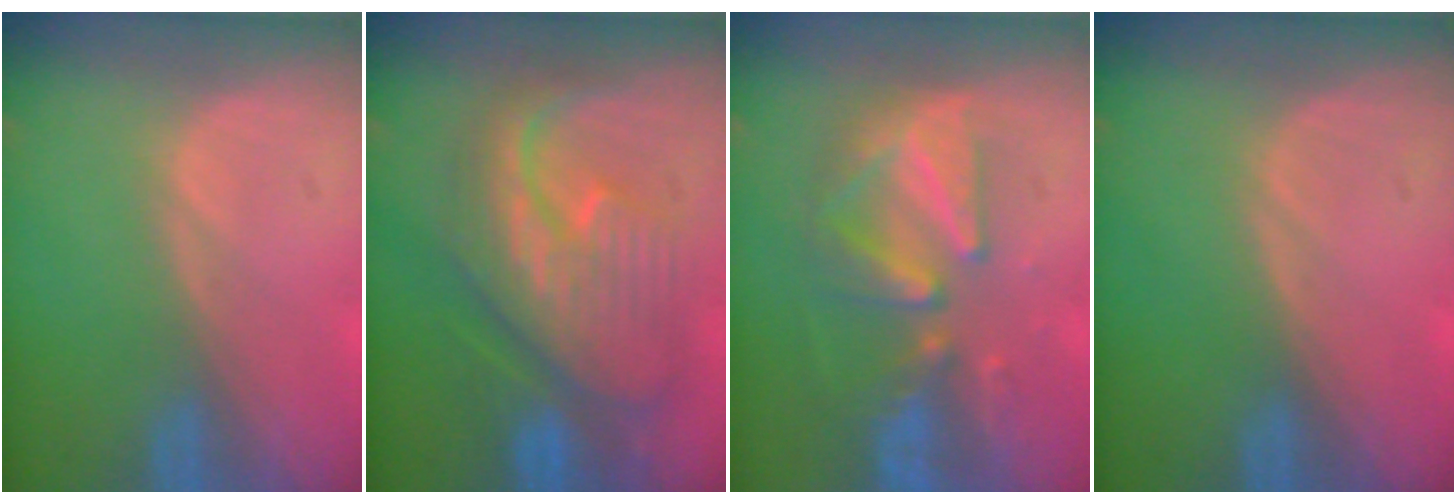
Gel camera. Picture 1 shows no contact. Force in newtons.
{"total": 11.1, "press": 11.1, "slide": 1.1}
{"total": 8.3, "press": 8.1, "slide": 1.9}
{"total": 0.0}